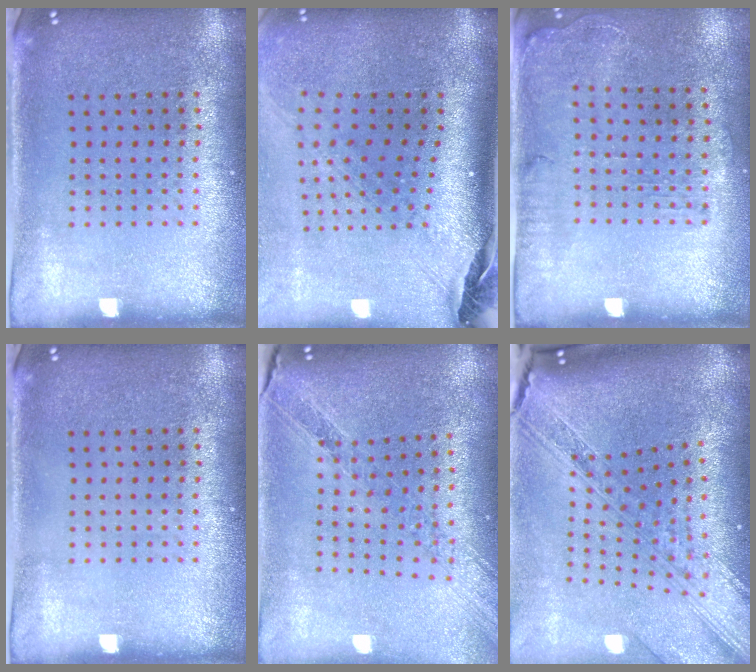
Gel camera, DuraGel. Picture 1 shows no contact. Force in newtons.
{"total": 2.8, "press": 2.1, "slide": 1.9}
{"total": 1.3, "press": 1.2, "slide": 0.5}
{"total": 0.0}
{"total": 1.1, "press": 1.1, "slide": 0.3}
{"total": 4.0, "press": 2.9, "slide": 2.7}